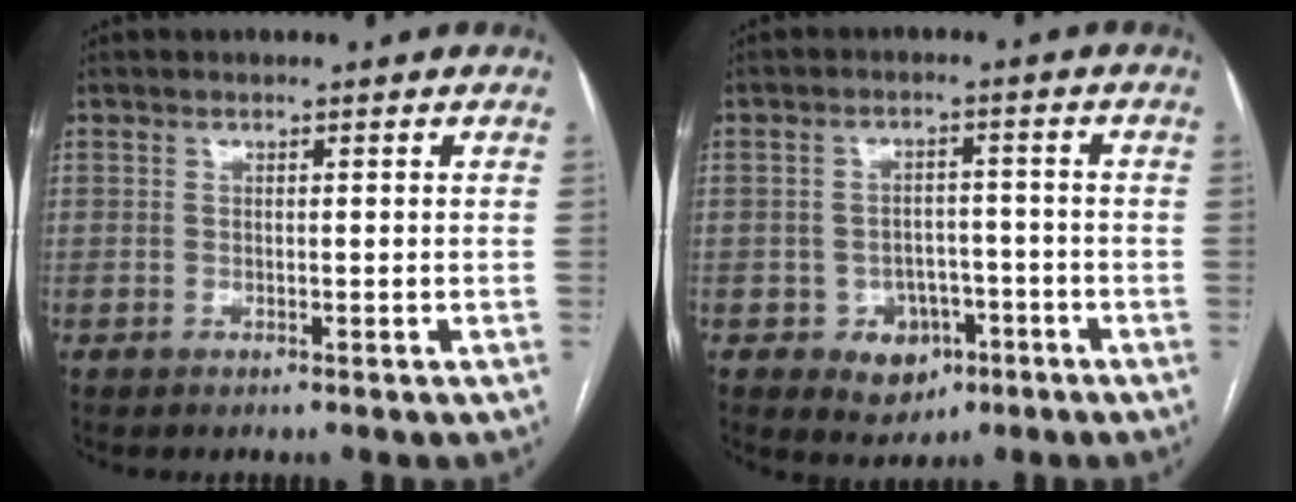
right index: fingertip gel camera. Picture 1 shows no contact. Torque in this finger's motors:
{"motor_torque": [0.45, -0.12, 0.21, 0.03]}